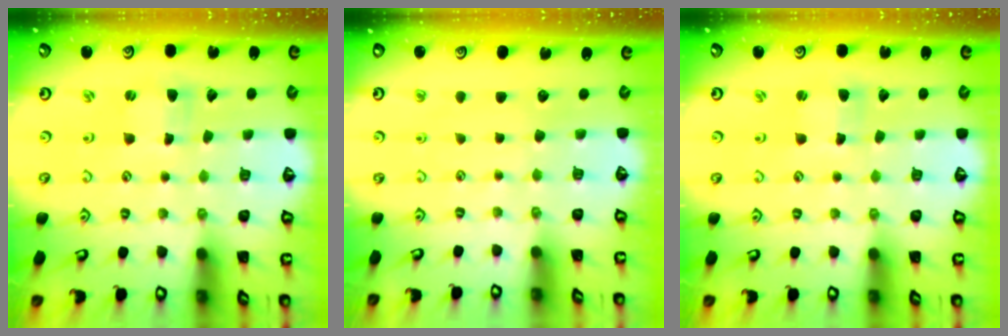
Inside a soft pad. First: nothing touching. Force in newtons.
{"total": 0.0}
{"total": 1.6, "press": 1.5, "slide": 0.4}